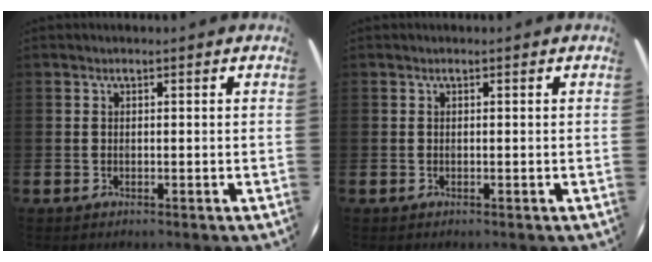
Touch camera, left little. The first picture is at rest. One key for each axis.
{"total": 0.0}